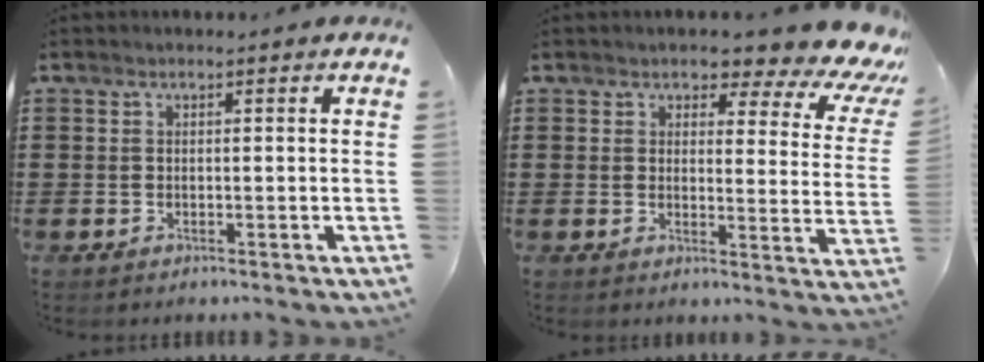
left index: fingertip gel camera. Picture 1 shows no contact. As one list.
[{"total": 4.2, "force": [3.2, 1.2, 2.4], "torque": [-0.040, -0.029, 0.045]}]